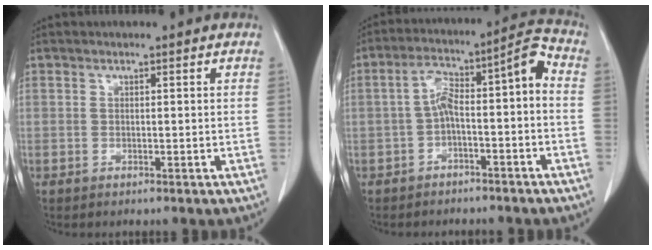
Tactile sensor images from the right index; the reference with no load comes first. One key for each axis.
{"total": 9.2, "fx": -1.6, "fy": 1.9, "fz": 8.8, "tx": -0.143, "ty": 0.052, "tz": -0.026}